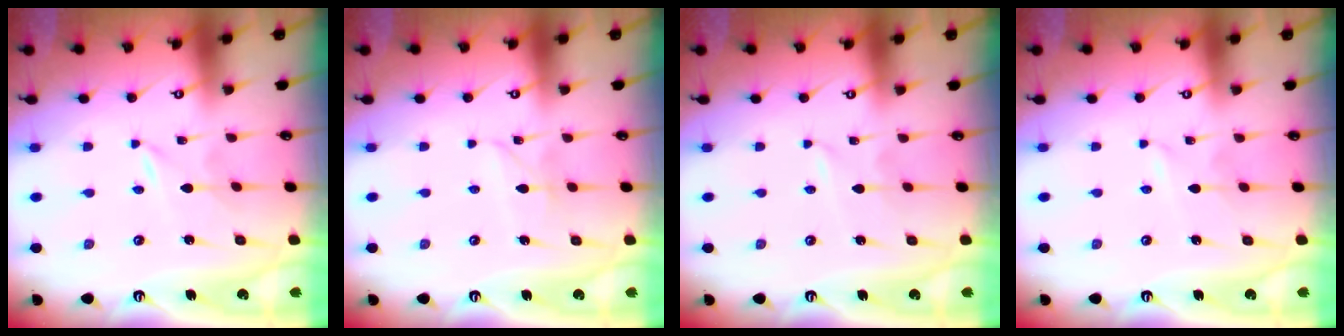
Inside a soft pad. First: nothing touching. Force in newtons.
{"total": 3.8, "press": 3.7, "slide": 0.4}
{"total": 1.0, "press": 1.0, "slide": 0.0}
{"total": 1.7, "press": 1.7, "slide": 0.1}